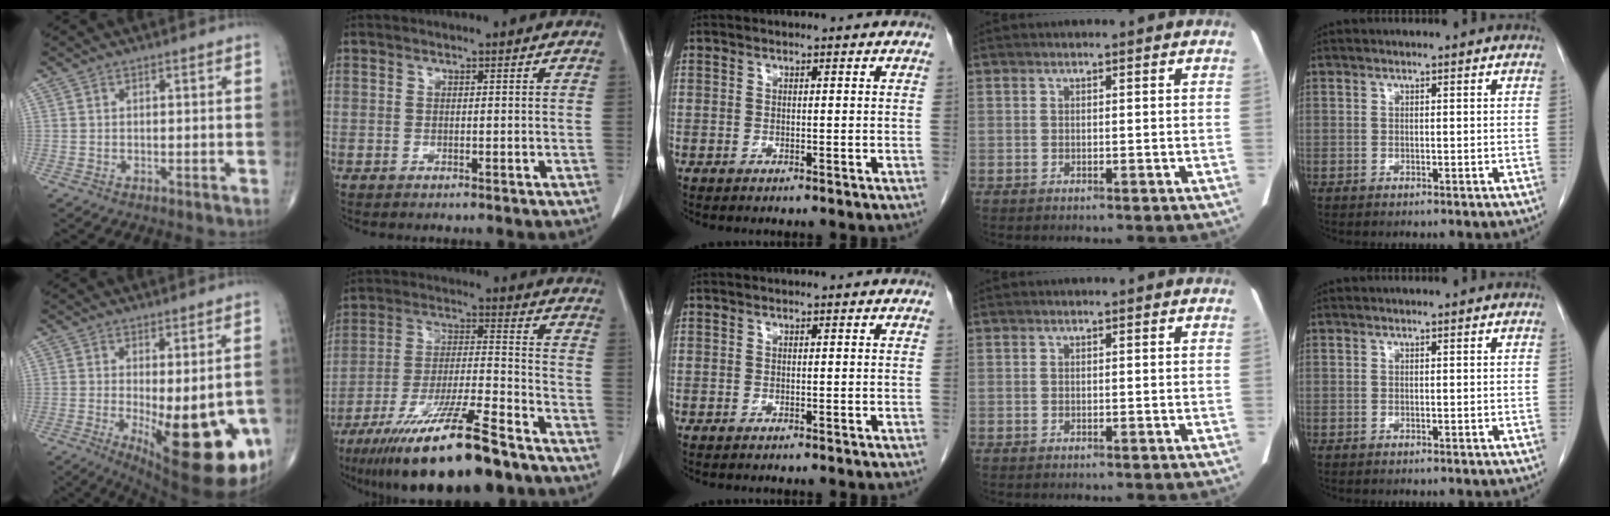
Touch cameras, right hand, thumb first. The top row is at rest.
{"thumb": {"total": 19.0, "force": [-5.1, 7.1, 16.8], "torque": [-0.191, -0.028, -0.049]}, "index": {"total": 19.9, "force": [-14.1, 2.3, 13.9], "torque": [-0.229, -0.033, -0.246]}}